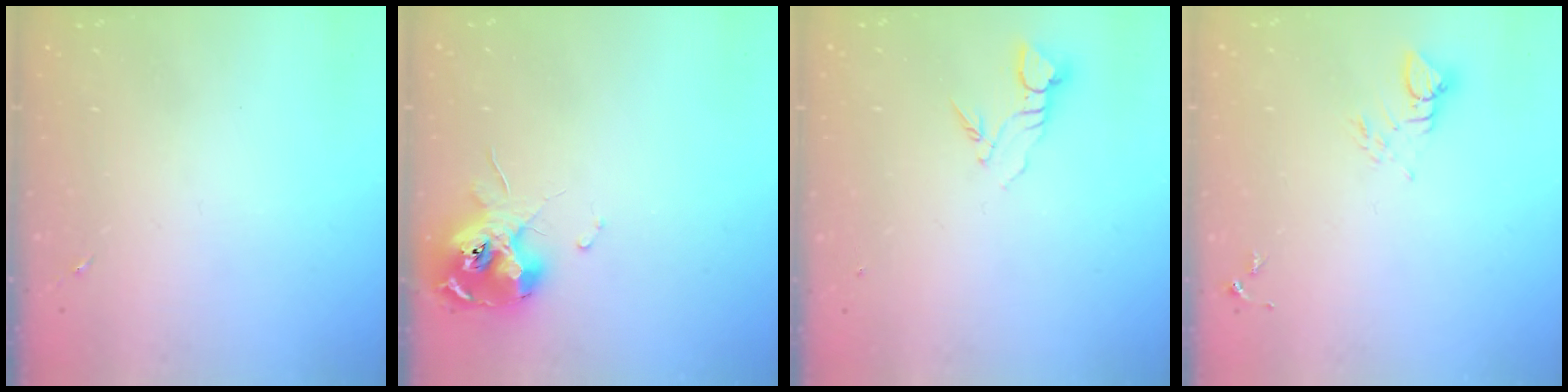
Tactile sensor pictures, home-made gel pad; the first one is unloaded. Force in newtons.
{"total": 12.0, "press": 11.9, "slide": 1.4}
{"total": 3.8, "press": 3.8, "slide": 0.2}
{"total": 3.8, "press": 3.8, "slide": 0.3}